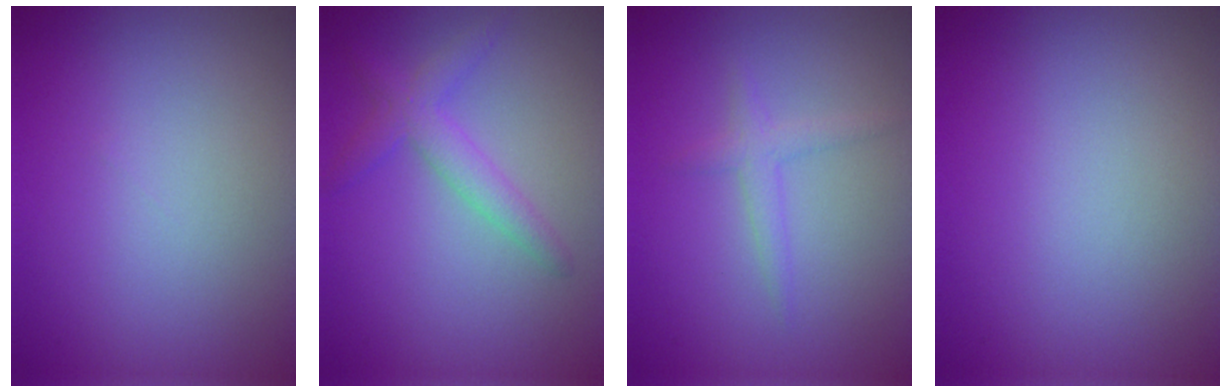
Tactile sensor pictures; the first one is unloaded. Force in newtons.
{"total": 2.7, "press": 2.7, "slide": 0.1}
{"total": 1.6, "press": 1.6, "slide": 0.0}
{"total": 0.0}